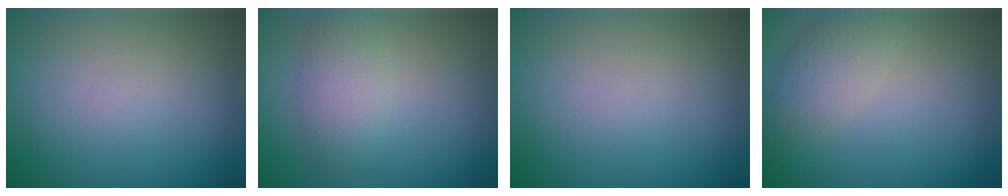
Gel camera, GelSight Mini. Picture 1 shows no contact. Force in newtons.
{"total": 3.0, "press": 3.0, "slide": 0.1}
{"total": 0.0}
{"total": 3.0, "press": 3.0, "slide": 0.1}